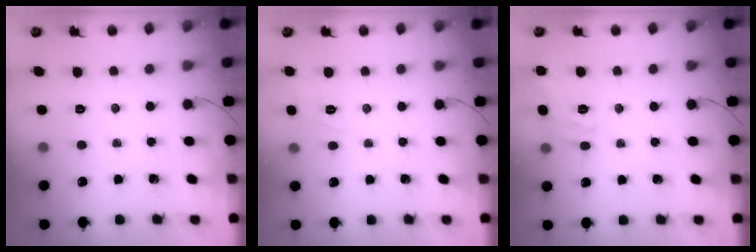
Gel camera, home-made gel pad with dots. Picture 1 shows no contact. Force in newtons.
{"total": 8.8, "press": 8.6, "slide": 1.8}
{"total": 13.0, "press": 13.0, "slide": 0.6}